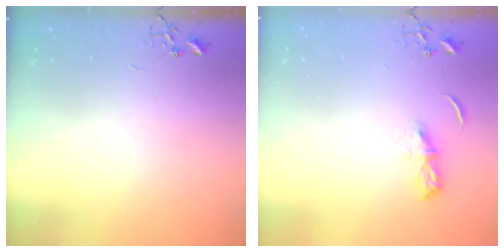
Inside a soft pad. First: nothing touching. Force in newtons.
{"total": 6.1, "press": 6.0, "slide": 0.7}